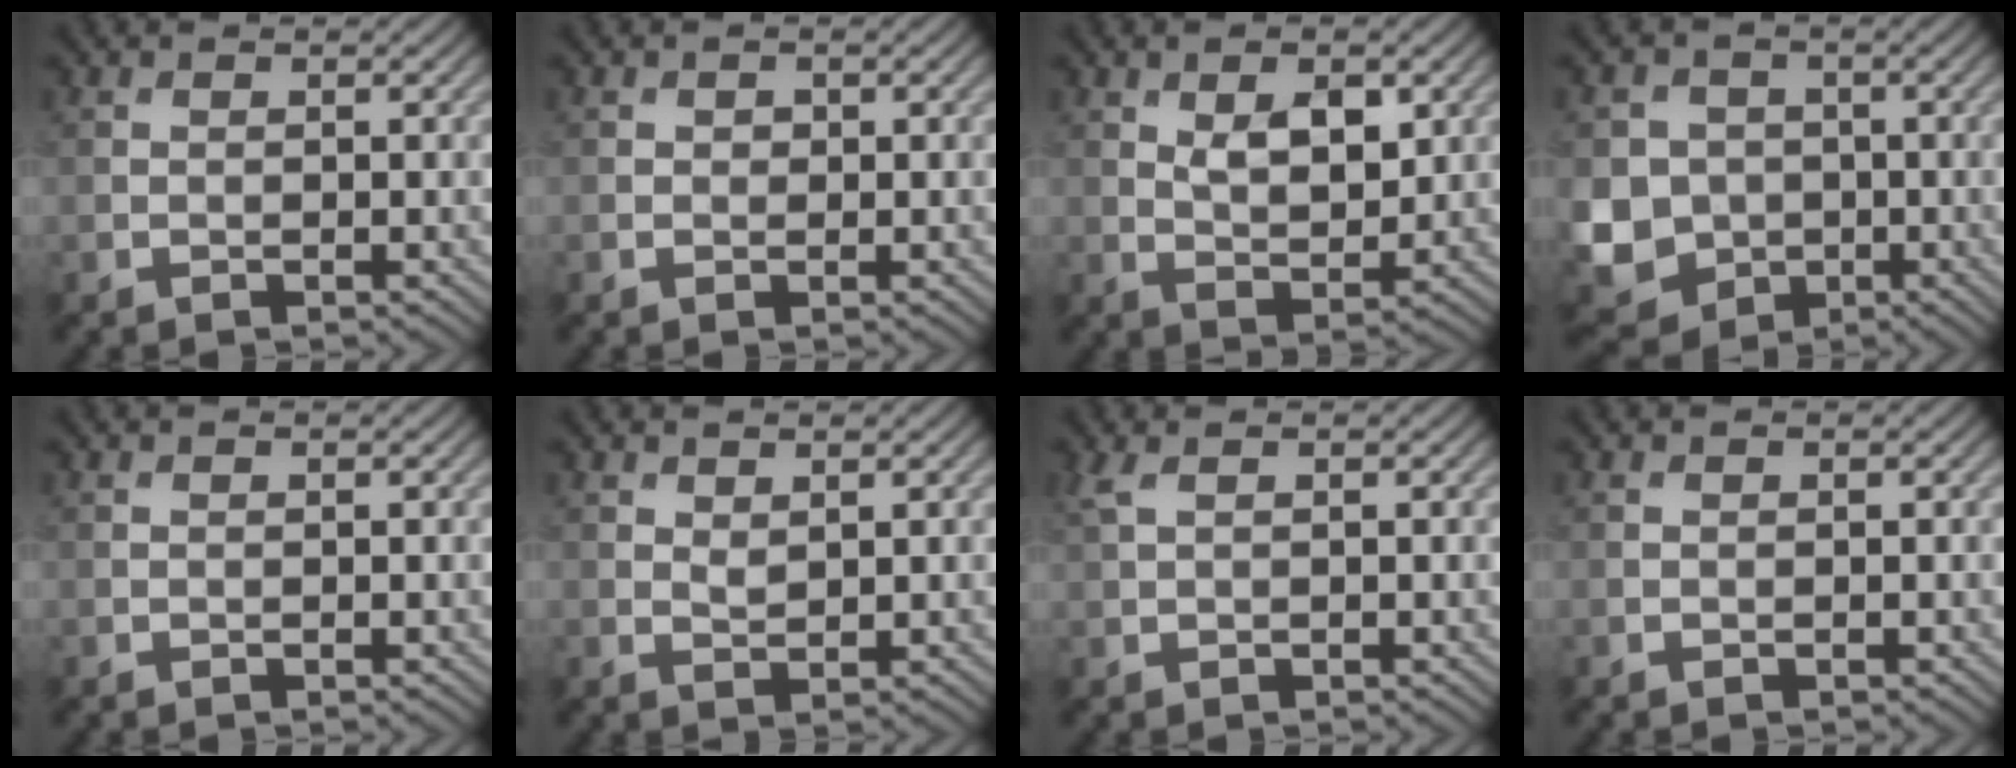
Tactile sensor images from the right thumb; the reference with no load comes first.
{"total": 0.6, "force": [0.1, 0.5, 0.2], "torque": [-0.001, -0.003, 0.000]}
{"total": 5.3, "force": [1.9, 2.7, 4.2], "torque": [-0.078, -0.006, 0.036]}
{"total": 8.8, "force": [-1.6, 8.0, 3.3], "torque": [-0.102, -0.029, -0.049]}
{"total": 0.0}
{"total": 1.2, "force": [0.8, 0.5, 0.7], "torque": [-0.017, -0.004, 0.020]}
{"total": 1.7, "force": [1.0, 0.5, 1.3], "torque": [-0.039, 0.008, 0.023]}
{"total": 0.0}